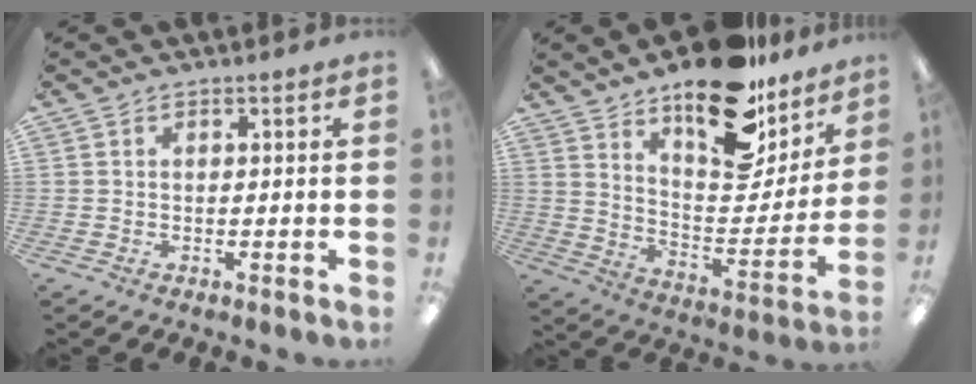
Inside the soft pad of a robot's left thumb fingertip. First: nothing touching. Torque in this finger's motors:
{"motor_torque": [0.89, 1.55, 1.54, -1.23, 0.21]}